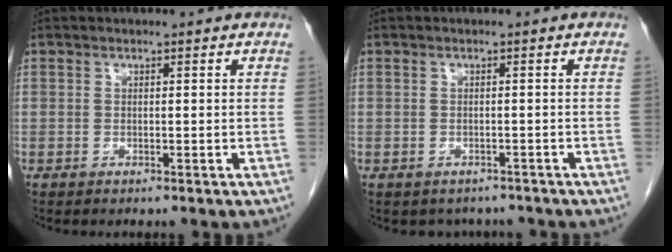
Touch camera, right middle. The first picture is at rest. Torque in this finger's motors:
{"motor_torque": [0.00, 0.00, 0.00, 0.00]}